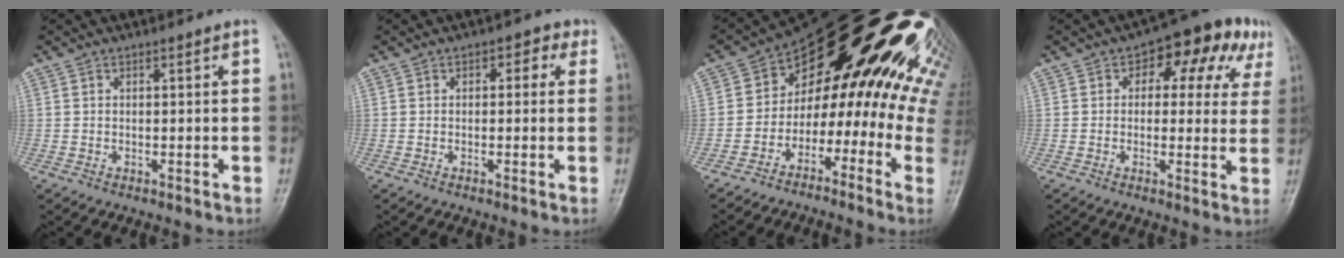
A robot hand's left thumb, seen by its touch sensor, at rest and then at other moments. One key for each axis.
{"total": 2.9, "fx": 0.9, "fy": 2.0, "fz": 1.9, "tx": 0.004, "ty": 0.006, "tz": -0.001}
{"total": 25.3, "fx": 3.4, "fy": 15.5, "fz": 19.7, "tx": -0.204, "ty": 0.112, "tz": 0.038}
{"total": 11.9, "fx": 4.7, "fy": 7.3, "fz": 8.1, "tx": -0.040, "ty": 0.014, "tz": 0.052}